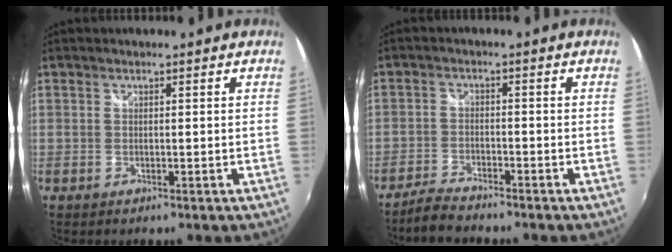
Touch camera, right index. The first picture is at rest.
{"total": 4.9, "force": [-4.5, 1.1, 1.7], "torque": [-0.055, -0.009, -0.088]}